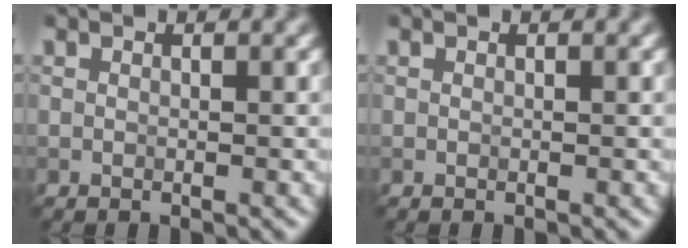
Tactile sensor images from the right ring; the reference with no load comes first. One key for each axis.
{"total": 0.0}